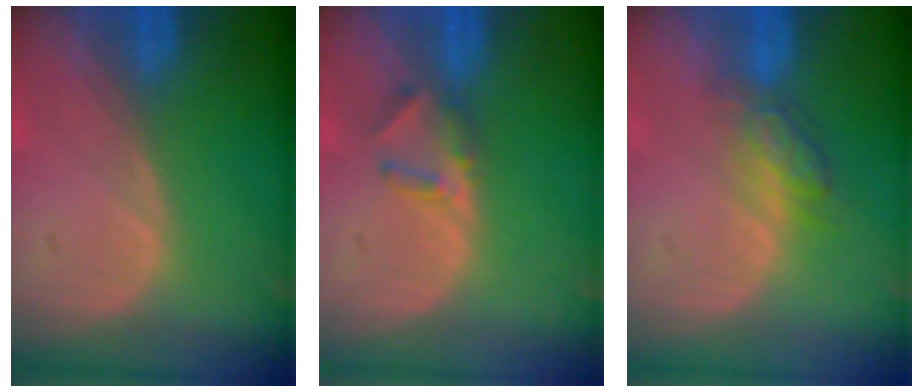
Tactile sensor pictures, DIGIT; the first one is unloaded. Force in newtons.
{"total": 2.5, "press": 2.3, "slide": 1.0}
{"total": 4.8, "press": 4.2, "slide": 2.1}